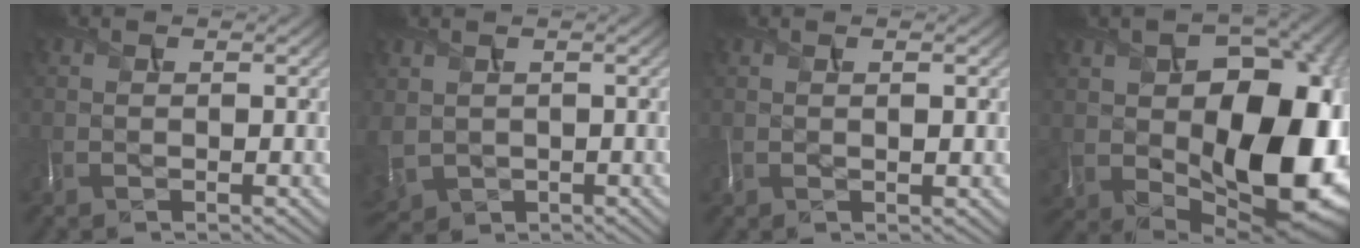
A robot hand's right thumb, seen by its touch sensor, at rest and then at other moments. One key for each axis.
{"total": 3.1, "fx": 0.7, "fy": 2.7, "fz": 1.4, "tx": -0.064, "ty": -0.007, "tz": 0.022}
{"total": 1.1, "fx": 0.4, "fy": 0.3, "fz": 1.0, "tx": -0.022, "ty": 0.004, "tz": 0.009}
{"total": 17.5, "fx": -1.1, "fy": 11.9, "fz": 12.9, "tx": -0.190, "ty": -0.053, "tz": 0.008}